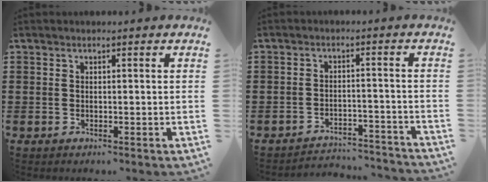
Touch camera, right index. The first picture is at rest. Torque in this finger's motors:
{"motor_torque": [-1.44, 0.70, -0.67, -0.21]}